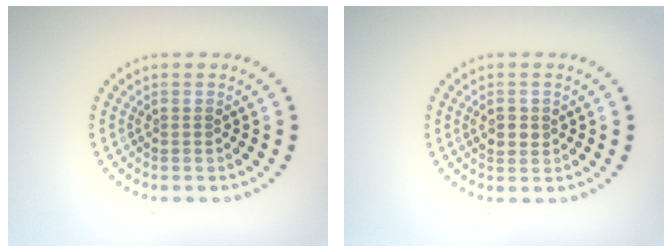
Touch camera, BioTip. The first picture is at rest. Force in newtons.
{"total": 1.5, "press": 1.5, "slide": 0.4}